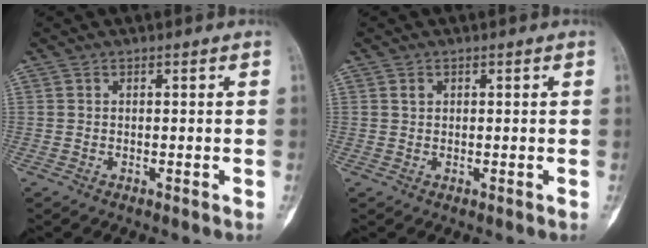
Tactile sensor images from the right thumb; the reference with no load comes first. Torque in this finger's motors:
{"motor_torque": [-0.26, 0.16, 0.28, -0.19, -0.02]}